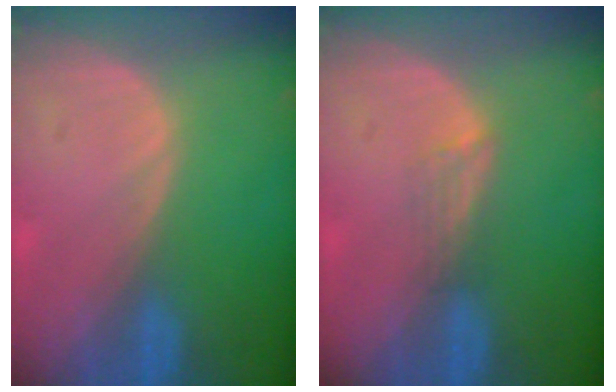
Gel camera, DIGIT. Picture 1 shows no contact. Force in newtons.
{"total": 2.0, "press": 1.6, "slide": 1.3}